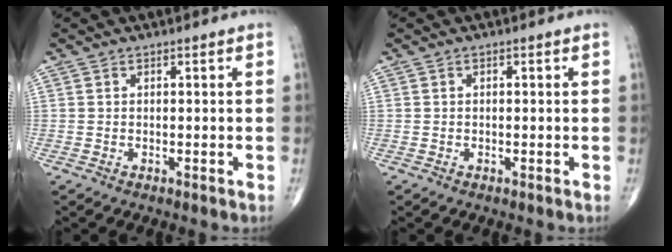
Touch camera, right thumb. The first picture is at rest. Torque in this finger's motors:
{"motor_torque": [-0.44, -0.29, -0.25, 0.12, 0.02]}